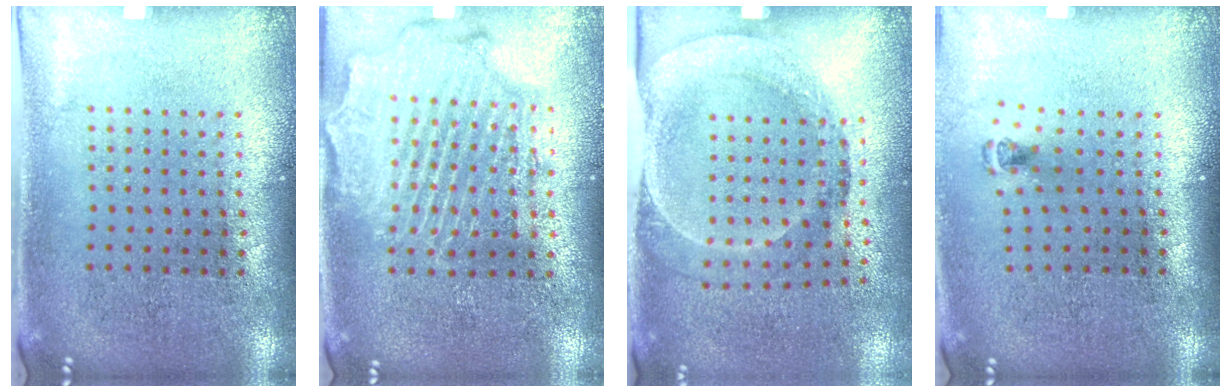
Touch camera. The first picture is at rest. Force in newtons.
{"total": 2.4, "press": 2.2, "slide": 0.8}
{"total": 1.7, "press": 1.2, "slide": 1.2}
{"total": 0.5, "press": 0.4, "slide": 0.4}